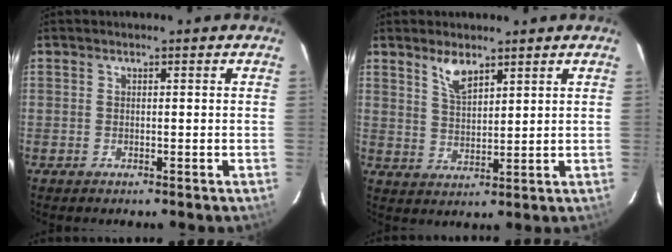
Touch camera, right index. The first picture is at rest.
{"total": 5.0, "force": [3.5, 1.8, 3.1], "torque": [-0.057, 0.000, 0.070]}